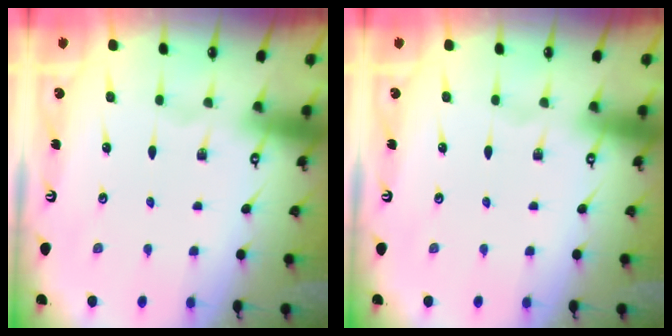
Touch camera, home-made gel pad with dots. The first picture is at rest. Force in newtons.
{"total": 0.0}